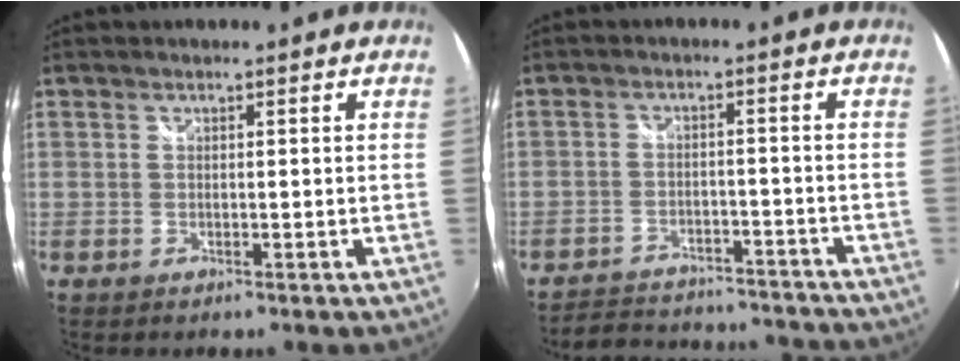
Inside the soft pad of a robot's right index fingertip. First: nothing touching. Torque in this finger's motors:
{"motor_torque": [-0.80, -0.64, 0.02, 0.01]}